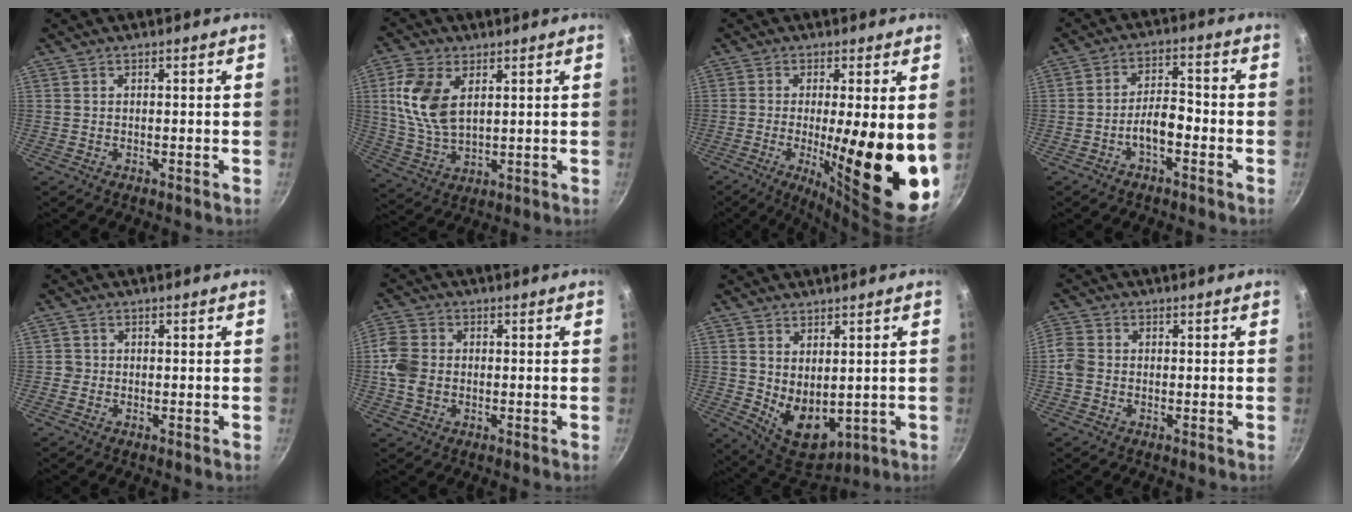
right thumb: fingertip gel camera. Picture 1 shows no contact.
{"total": 11.5, "force": [3.4, 6.7, 8.8], "torque": [-0.174, -0.013, 0.070]}
{"total": 18.7, "force": [-1.7, 4.3, 18.1], "torque": [-0.247, -0.031, -0.018]}
{"total": 5.6, "force": [-2.6, 2.5, 4.2], "torque": [-0.060, 0.034, -0.048]}
{"total": 1.2, "force": [-0.3, 1.2, 0.2], "torque": [0.001, 0.004, -0.007]}
{"total": 4.9, "force": [-0.4, 4.2, 2.4], "torque": [-0.035, 0.007, -0.015]}
{"total": 9.4, "force": [1.2, 5.9, 7.2], "torque": [-0.087, -0.030, 0.043]}
{"total": 3.9, "force": [-0.7, 3.3, 1.9], "torque": [-0.038, 0.011, -0.025]}